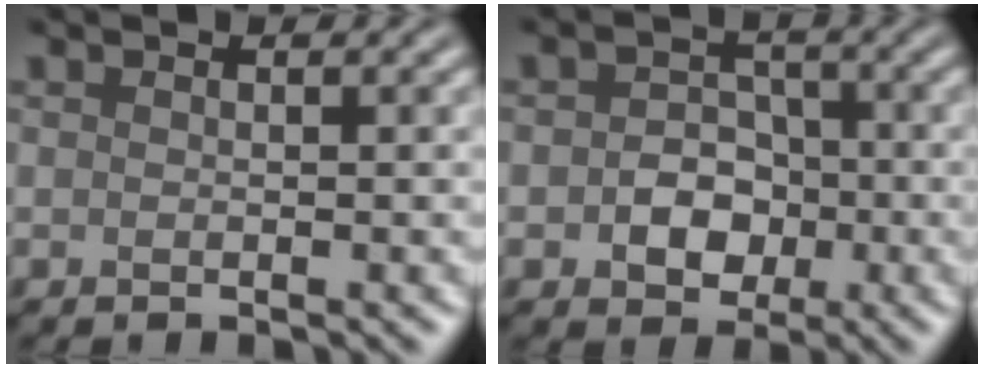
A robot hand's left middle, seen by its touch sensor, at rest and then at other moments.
{"total": 4.0, "force": [-1.0, 3.2, 2.2], "torque": [-0.013, -0.001, -0.028]}